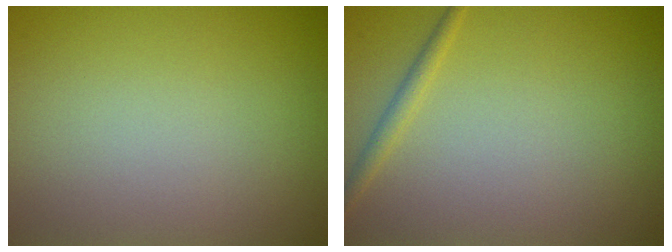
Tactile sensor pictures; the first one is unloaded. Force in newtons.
{"total": 1.2, "press": 1.2, "slide": 0.0}